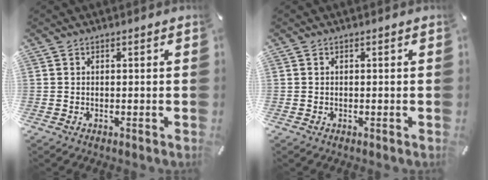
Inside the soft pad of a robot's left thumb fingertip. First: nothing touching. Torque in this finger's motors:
{"motor_torque": [-0.06, 0.01, -0.06, -0.03, 0.00]}